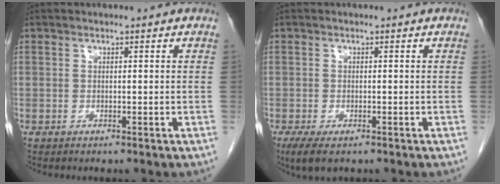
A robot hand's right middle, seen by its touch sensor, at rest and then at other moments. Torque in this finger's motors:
{"motor_torque": [0.70, -0.44, 0.02, 0.05]}